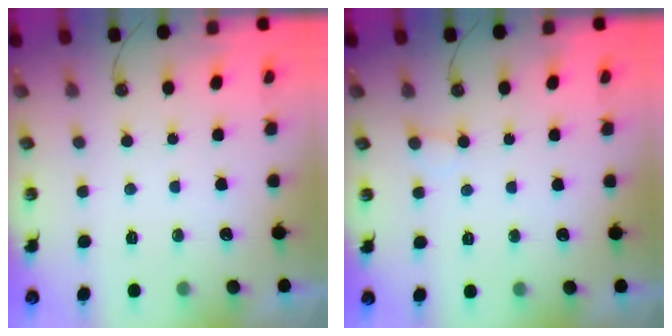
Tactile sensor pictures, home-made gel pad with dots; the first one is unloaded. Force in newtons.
{"total": 3.7, "press": 3.7, "slide": 0.4}